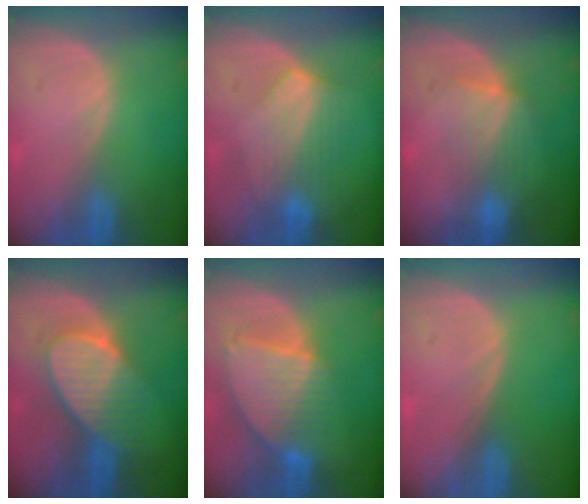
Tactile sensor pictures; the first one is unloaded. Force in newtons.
{"total": 7.1, "press": 6.4, "slide": 3.0}
{"total": 4.9, "press": 4.7, "slide": 1.2}
{"total": 7.5, "press": 7.4, "slide": 1.3}
{"total": 8.5, "press": 7.4, "slide": 4.2}
{"total": 0.0}